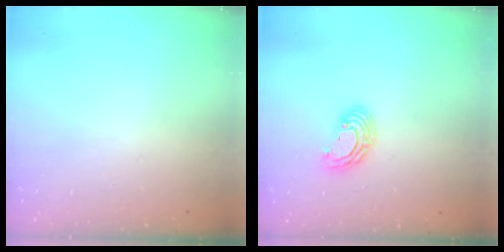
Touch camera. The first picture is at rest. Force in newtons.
{"total": 6.9, "press": 6.9, "slide": 0.8}